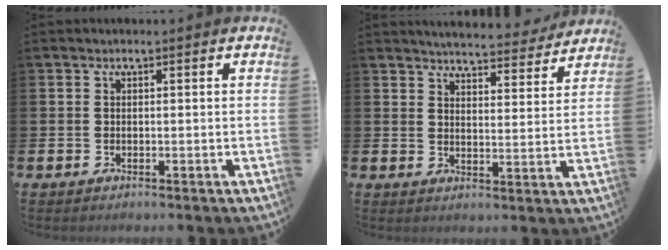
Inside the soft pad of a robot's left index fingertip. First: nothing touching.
{"total": 5.2, "force": [5.2, 0.5, 0.4], "torque": [-0.012, -0.041, 0.089]}